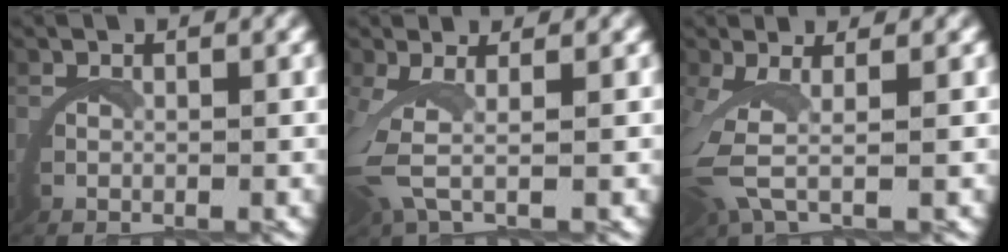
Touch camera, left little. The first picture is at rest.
{"total": 3.3, "force": [0.8, 0.8, 3.1], "torque": [-0.088, -0.008, 0.019]}
{"total": 3.6, "force": [0.9, 1.1, 3.4], "torque": [-0.097, -0.011, 0.021]}